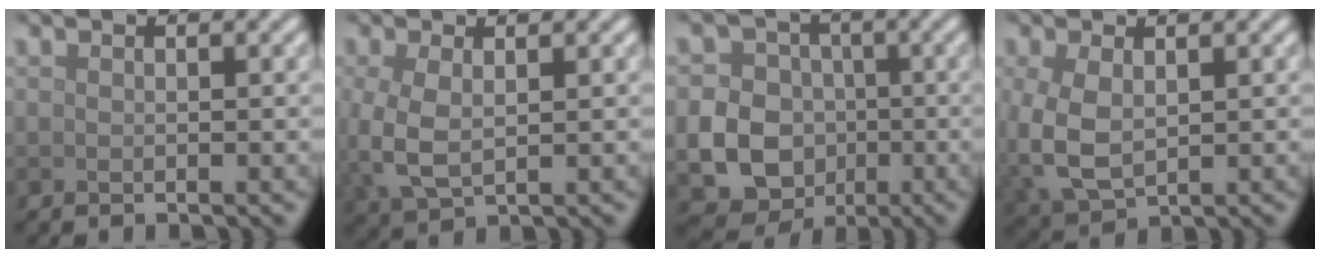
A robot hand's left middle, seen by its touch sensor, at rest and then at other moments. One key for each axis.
{"total": 4.1, "fx": -0.1, "fy": 2.4, "fz": 3.4, "tx": -0.095, "ty": -0.008, "tz": 0.003}
{"total": 10.1, "fx": -2.4, "fy": 9.1, "fz": 3.7, "tx": -0.063, "ty": -0.016, "tz": -0.065}
{"total": 5.2, "fx": -0.2, "fy": 3.4, "fz": 4.0, "tx": -0.113, "ty": -0.013, "tz": 0.007}